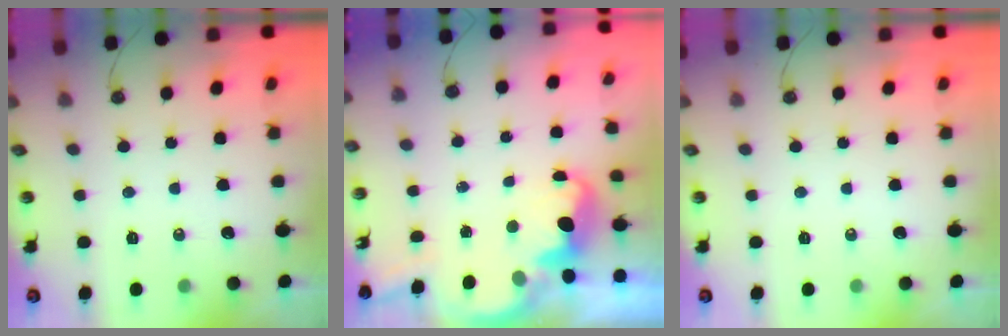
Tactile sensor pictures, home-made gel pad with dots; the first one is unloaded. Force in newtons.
{"total": 4.2, "press": 4.1, "slide": 0.5}
{"total": 0.0}